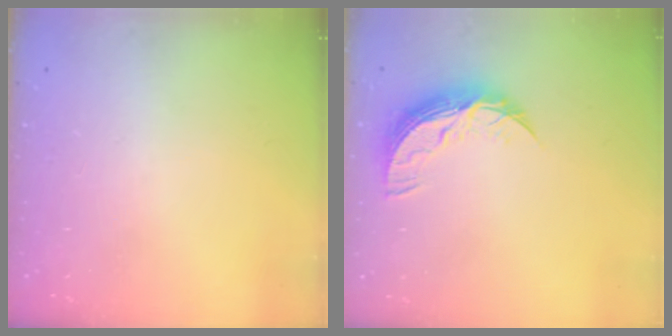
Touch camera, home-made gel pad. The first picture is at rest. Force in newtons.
{"total": 9.1, "press": 9.1, "slide": 0.4}